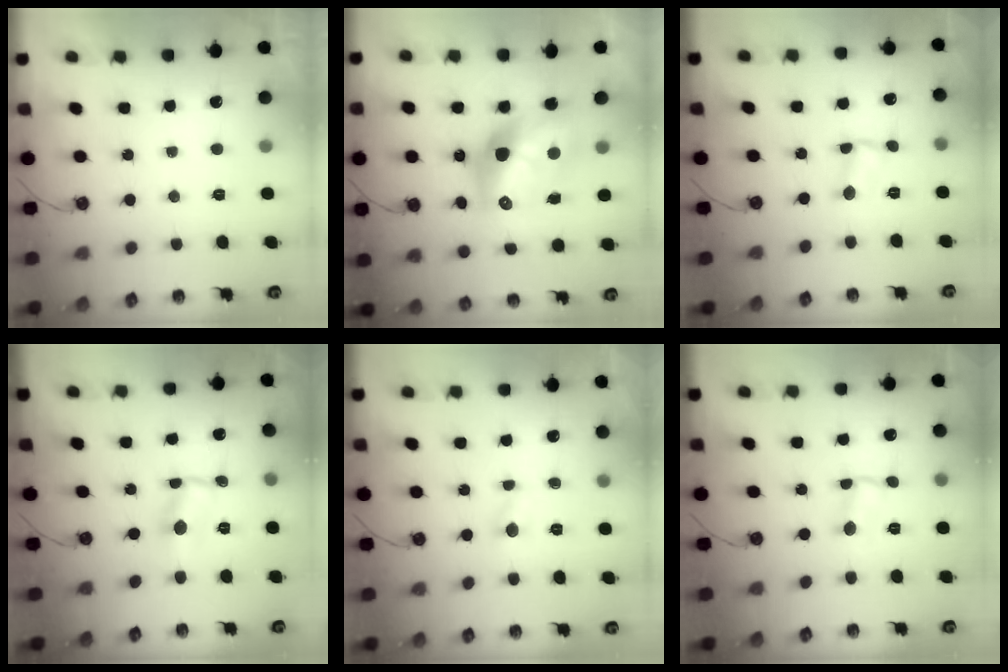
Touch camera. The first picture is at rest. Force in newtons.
{"total": 16.6, "press": 16.6, "slide": 1.4}
{"total": 1.4, "press": 1.4, "slide": 0.2}
{"total": 0.7, "press": 0.7, "slide": 0.1}
{"total": 3.3, "press": 3.3, "slide": 0.3}
{"total": 1.0, "press": 1.0, "slide": 0.2}